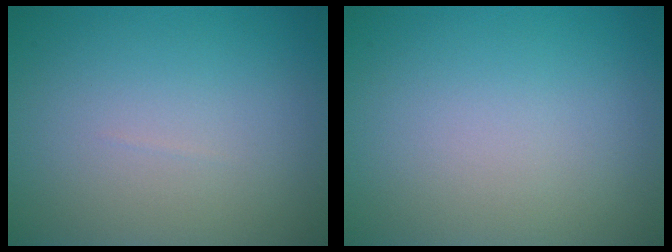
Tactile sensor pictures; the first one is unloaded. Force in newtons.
{"total": 0.0}